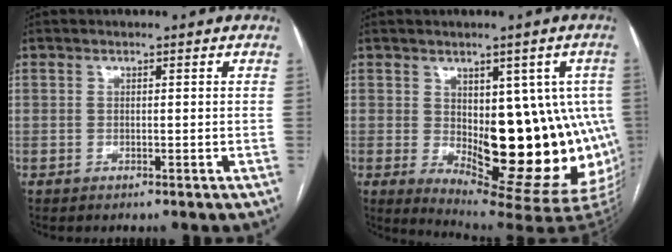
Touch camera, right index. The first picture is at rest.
{"total": 19.0, "force": [-0.9, 7.6, 17.4], "torque": [-0.169, 0.010, 0.014]}